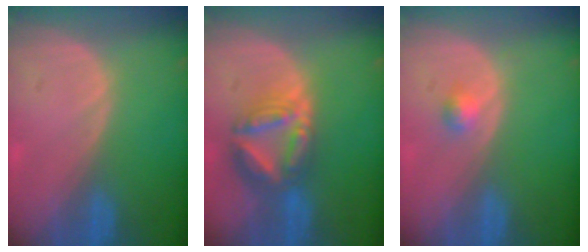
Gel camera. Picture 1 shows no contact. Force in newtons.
{"total": 8.2, "press": 7.1, "slide": 4.1}
{"total": 1.8, "press": 1.6, "slide": 0.9}